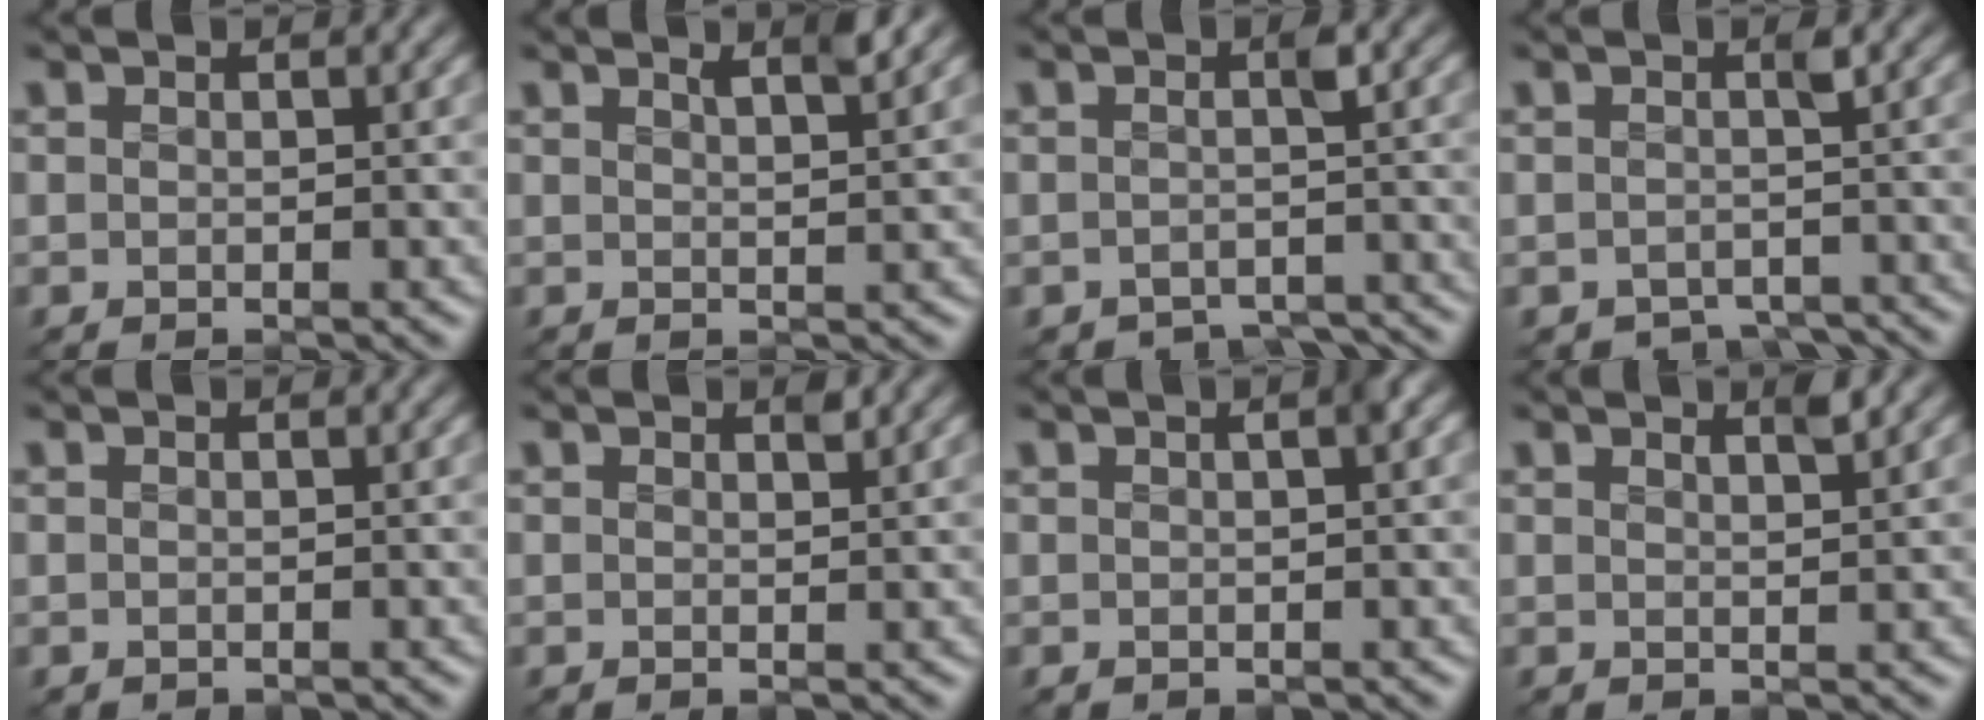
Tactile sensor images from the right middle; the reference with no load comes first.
{"total": 2.0, "force": [1.3, 0.4, 1.5], "torque": [-0.007, 0.003, 0.009]}
{"total": 3.7, "force": [-3.2, 1.2, 1.5], "torque": [-0.007, -0.015, -0.050]}
{"total": 3.1, "force": [-2.7, 1.1, 1.1], "torque": [-0.002, -0.014, -0.044]}
{"total": 0.0}
{"total": 0.6, "force": [0.4, 0.0, 0.4], "torque": [-0.006, -0.002, 0.005]}
{"total": 1.2, "force": [0.2, 0.1, 1.2], "torque": [-0.018, 0.005, 0.001]}
{"total": 1.4, "force": [1.0, 0.3, 1.0], "torque": [-0.003, 0.001, 0.008]}